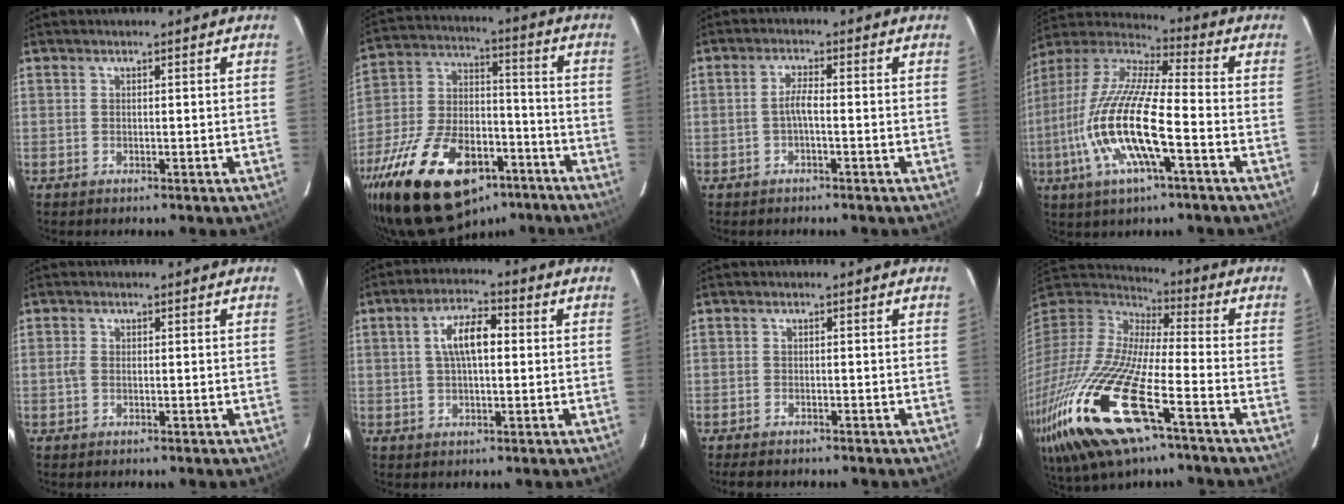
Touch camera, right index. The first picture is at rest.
{"total": 27.8, "force": [-17.4, 14.2, 16.4], "torque": [-0.329, -0.002, -0.265]}
{"total": 2.3, "force": [-0.9, 0.2, 2.1], "torque": [-0.042, 0.005, -0.018]}
{"total": 18.7, "force": [-5.9, 4.1, 17.3], "torque": [-0.347, -0.018, -0.120]}
{"total": 1.1, "force": [-0.3, 0.9, 0.6], "torque": [-0.013, 0.002, -0.007]}
{"total": 7.1, "force": [1.0, 2.9, 6.4], "torque": [-0.118, 0.017, 0.019]}
{"total": 3.4, "force": [-2.9, 1.2, 1.2], "torque": [-0.034, -0.007, -0.048]}
{"total": 30.2, "force": [-16.0, 8.1, 24.2], "torque": [-0.493, -0.077, -0.303]}